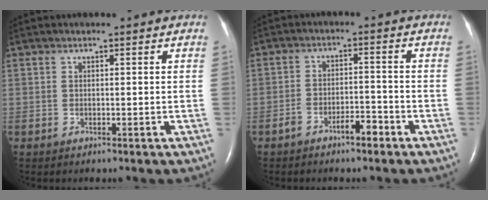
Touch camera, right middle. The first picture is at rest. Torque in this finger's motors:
{"motor_torque": [0.67, -0.69, 0.29, 0.05]}